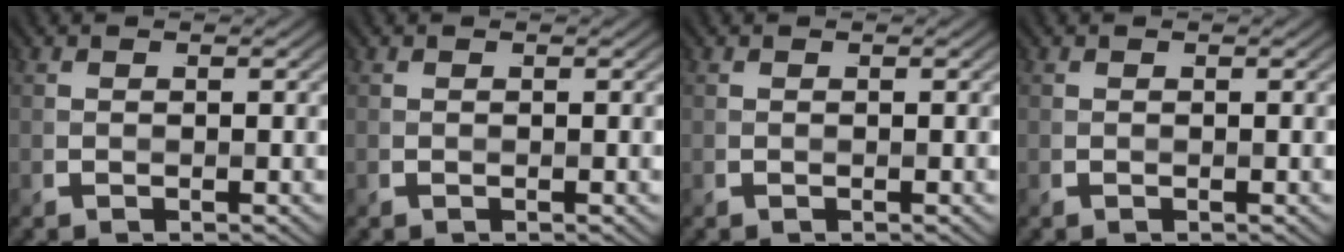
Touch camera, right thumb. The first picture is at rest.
{"total": 0.0}
{"total": 0.0}
{"total": 0.0}